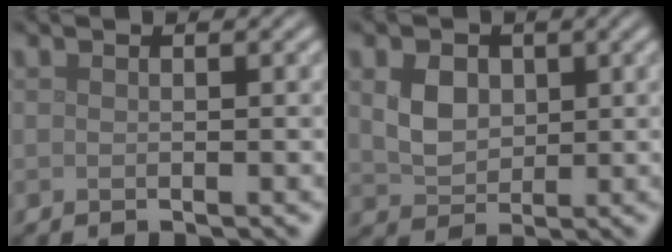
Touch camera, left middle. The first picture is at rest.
{"total": 3.1, "force": [0.9, 2.4, 1.8], "torque": [-0.039, -0.001, 0.015]}